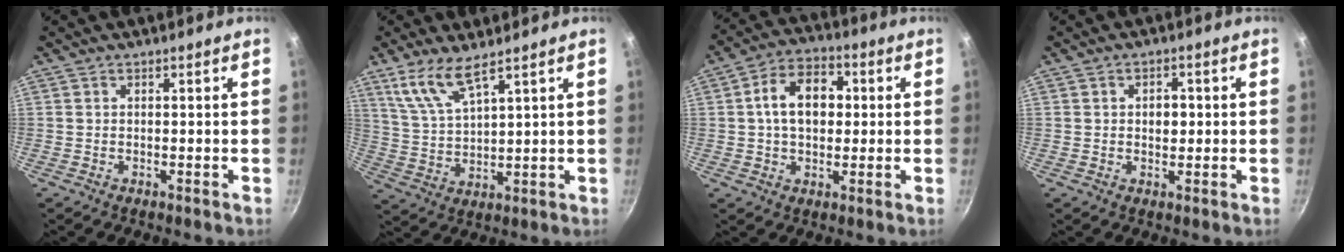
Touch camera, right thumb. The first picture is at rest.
{"total": 8.1, "force": [5.6, 2.0, 5.5], "torque": [-0.106, -0.031, 0.126]}
{"total": 11.4, "force": [1.3, 7.8, 8.2], "torque": [-0.102, 0.021, 0.009]}
{"total": 3.2, "force": [0.2, 2.2, 2.3], "torque": [-0.019, 0.004, 0.002]}